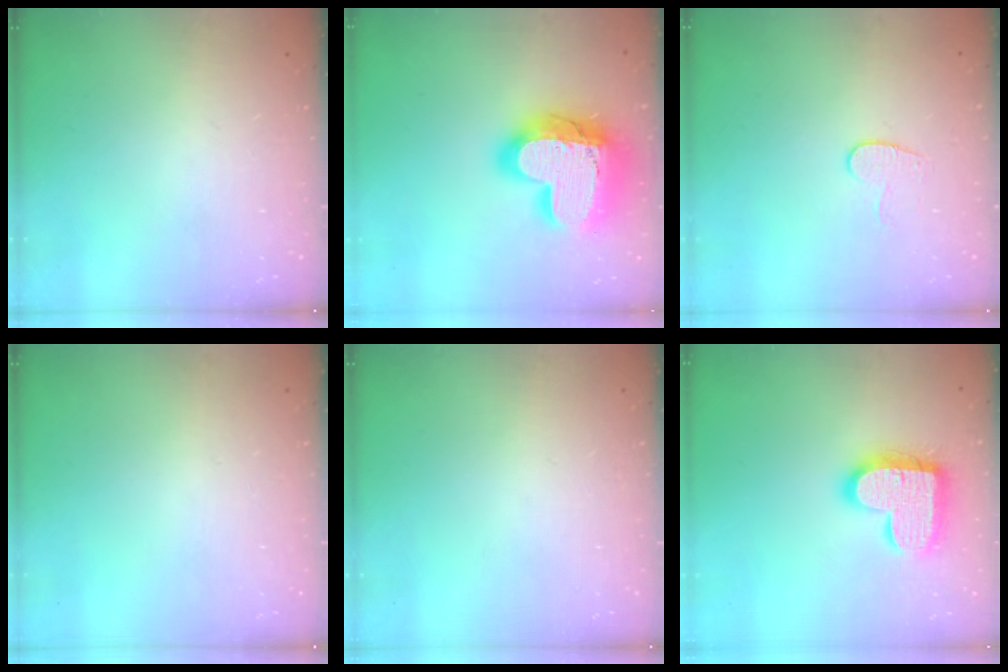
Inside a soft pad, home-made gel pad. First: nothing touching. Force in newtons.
{"total": 25.8, "press": 25.7, "slide": 1.9}
{"total": 7.7, "press": 7.6, "slide": 0.5}
{"total": 0.0}
{"total": 0.0}
{"total": 17.8, "press": 17.7, "slide": 1.1}